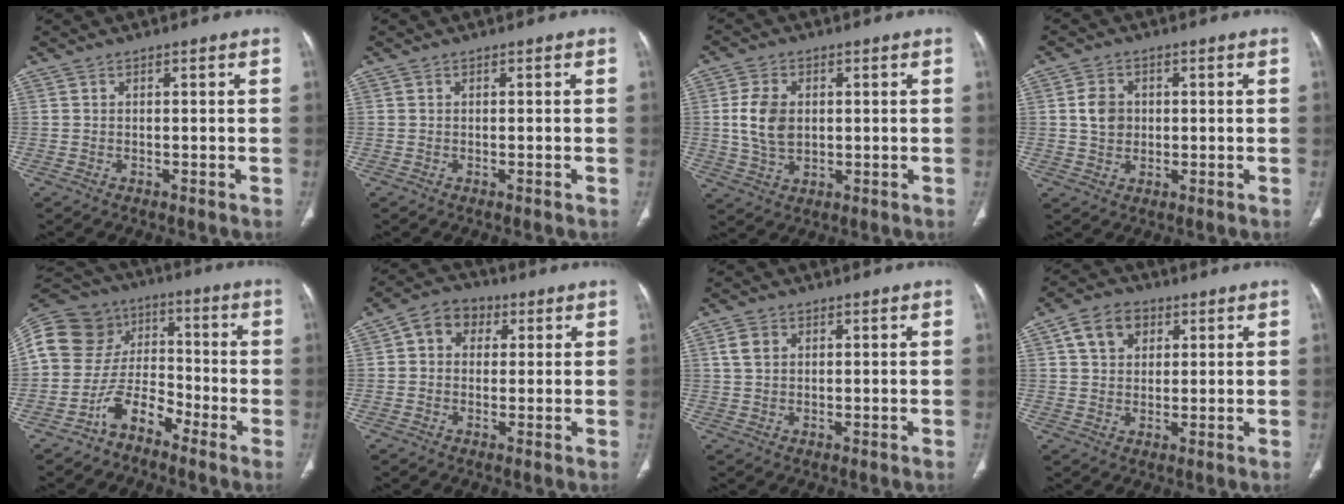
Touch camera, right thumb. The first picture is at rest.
{"total": 0.0}
{"total": 7.9, "force": [0.7, 5.6, 5.6], "torque": [-0.101, 0.000, 0.017]}
{"total": 5.1, "force": [0.5, 4.2, 2.8], "torque": [-0.036, 0.002, 0.006]}
{"total": 15.0, "force": [-6.9, 11.6, 6.6], "torque": [-0.107, 0.091, -0.132]}
{"total": 7.1, "force": [1.9, 5.8, 3.6], "torque": [-0.032, 0.013, 0.022]}
{"total": 3.4, "force": [1.1, 2.6, 1.9], "torque": [-0.028, 0.005, 0.024]}
{"total": 7.7, "force": [3.0, 5.8, 4.1], "torque": [-0.042, -0.001, 0.048]}